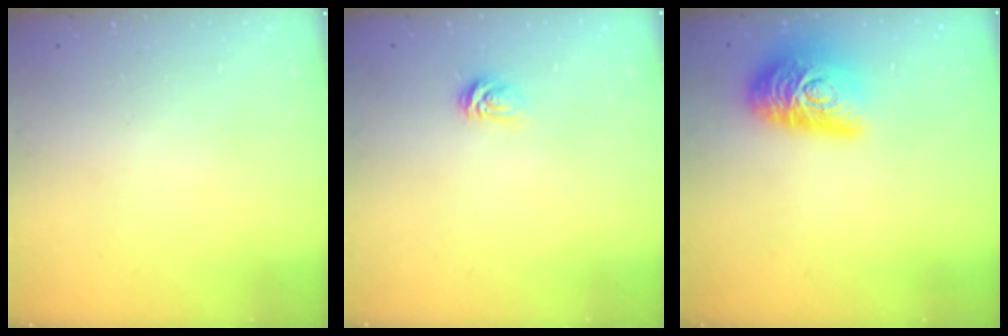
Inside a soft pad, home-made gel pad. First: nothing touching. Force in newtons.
{"total": 3.9, "press": 3.9, "slide": 0.5}
{"total": 17.2, "press": 17.2, "slide": 0.7}